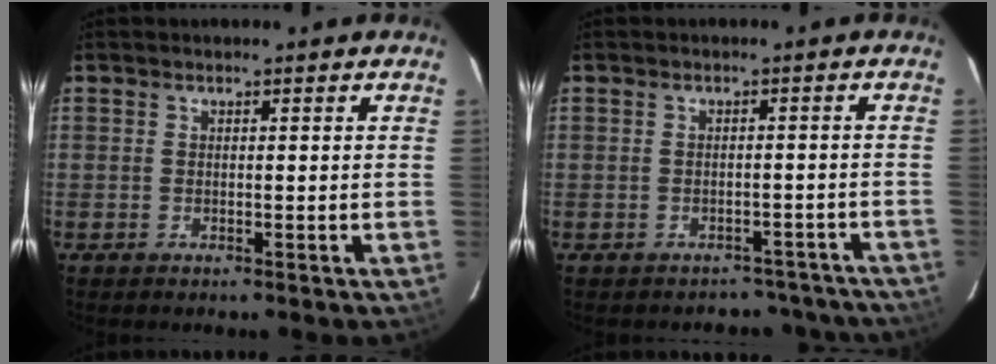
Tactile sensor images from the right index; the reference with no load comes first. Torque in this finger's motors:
{"motor_torque": [0.36, -0.38, 0.03, -0.01]}